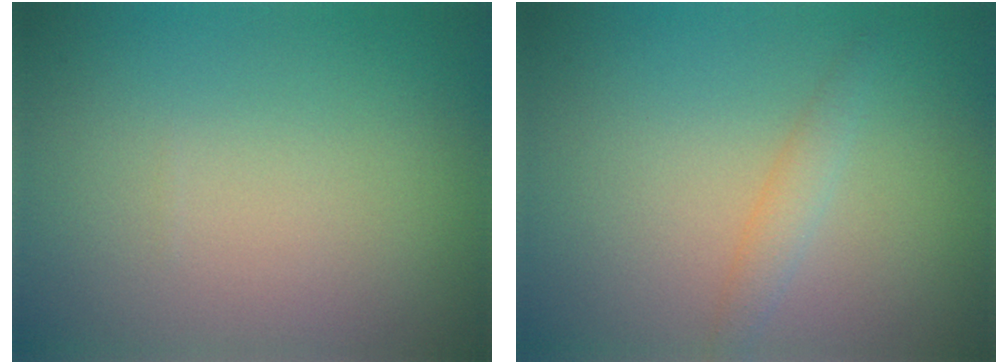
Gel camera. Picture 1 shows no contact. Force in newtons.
{"total": 1.6, "press": 1.6, "slide": 0.0}